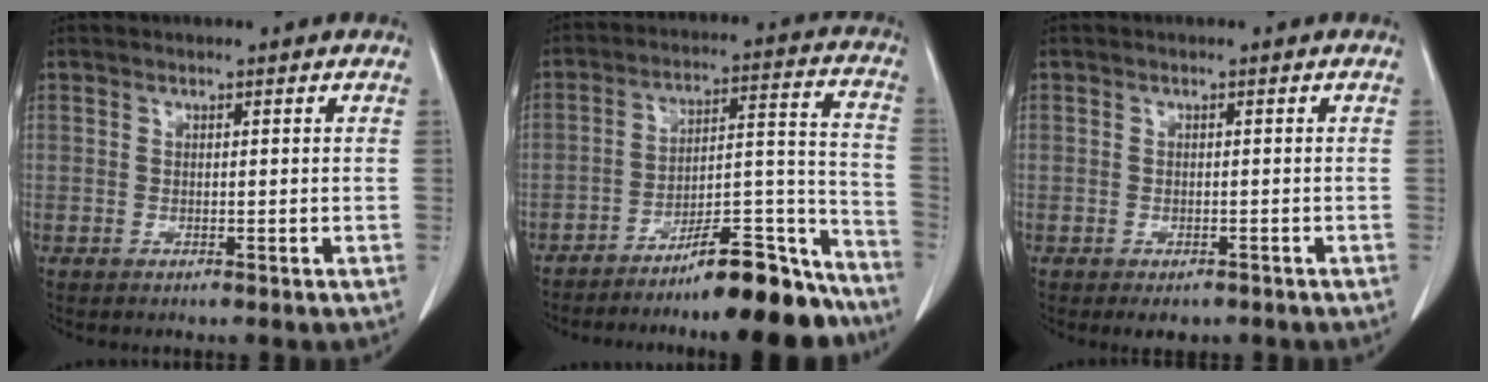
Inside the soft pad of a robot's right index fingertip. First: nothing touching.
{"total": 16.7, "force": [-14.6, 2.2, 7.8], "torque": [-0.090, 0.058, -0.230]}
{"total": 2.6, "force": [-1.8, 1.6, 0.9], "torque": [-0.005, 0.001, -0.017]}